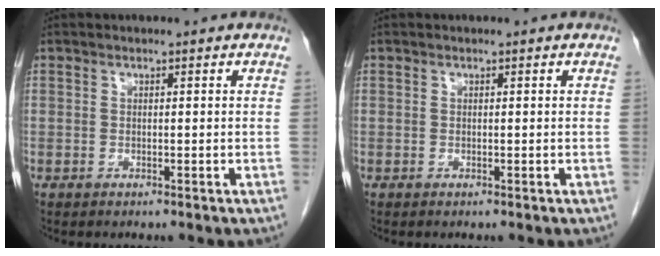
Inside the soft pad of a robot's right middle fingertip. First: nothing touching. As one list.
[{"total": 0.0}]